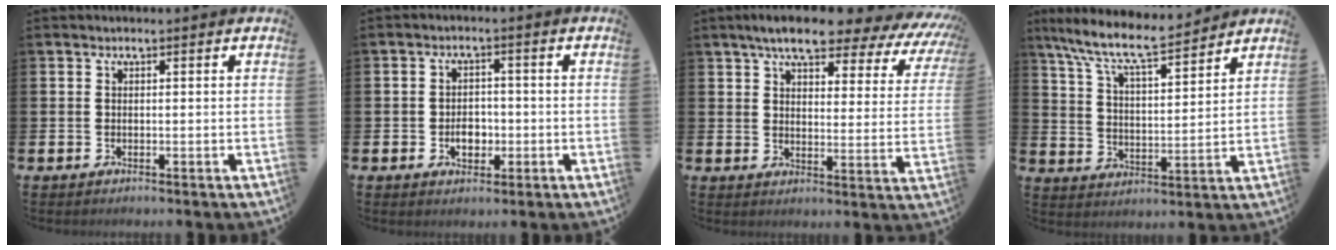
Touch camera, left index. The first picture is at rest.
{"total": 3.2, "force": [-0.9, 2.4, 2.0], "torque": [-0.024, -0.004, -0.022]}
{"total": 7.9, "force": [6.8, 1.7, 3.8], "torque": [-0.080, -0.045, 0.110]}
{"total": 9.4, "force": [8.4, 1.3, 4.0], "torque": [-0.114, -0.049, 0.149]}